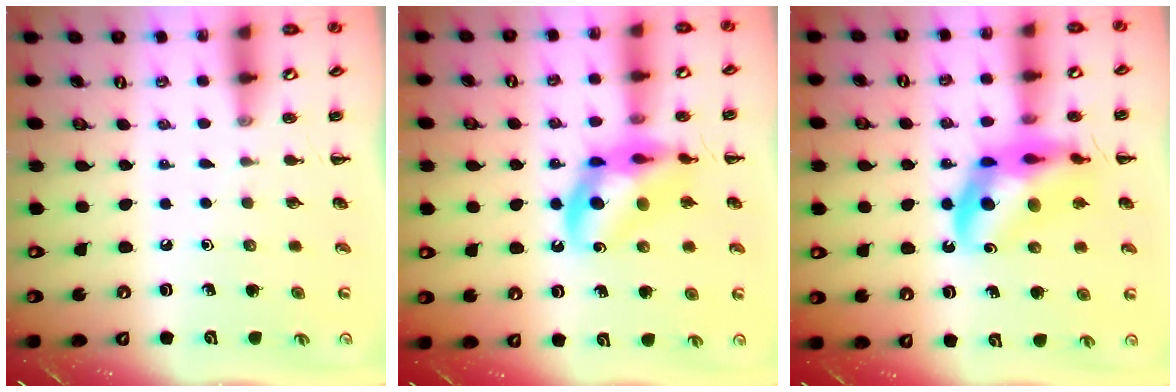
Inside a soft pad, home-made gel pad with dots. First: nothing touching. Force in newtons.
{"total": 13.8, "press": 13.3, "slide": 3.6}
{"total": 16.2, "press": 15.7, "slide": 4.2}